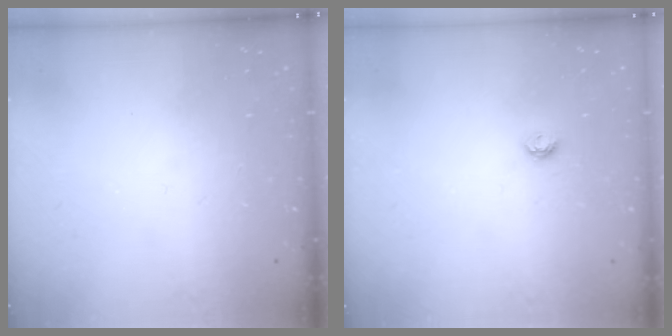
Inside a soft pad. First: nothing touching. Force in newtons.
{"total": 3.6, "press": 3.5, "slide": 0.3}